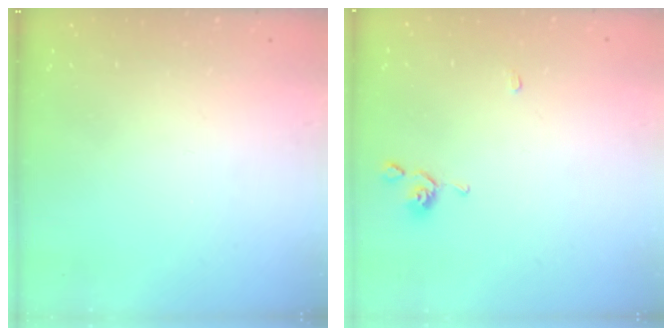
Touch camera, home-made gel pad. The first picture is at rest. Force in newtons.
{"total": 0.9, "press": 0.8, "slide": 0.4}